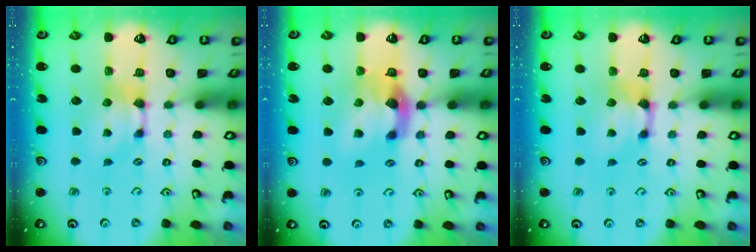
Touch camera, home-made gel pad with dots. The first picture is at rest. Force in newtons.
{"total": 5.1, "press": 4.8, "slide": 1.9}
{"total": 1.0, "press": 0.4, "slide": 1.0}